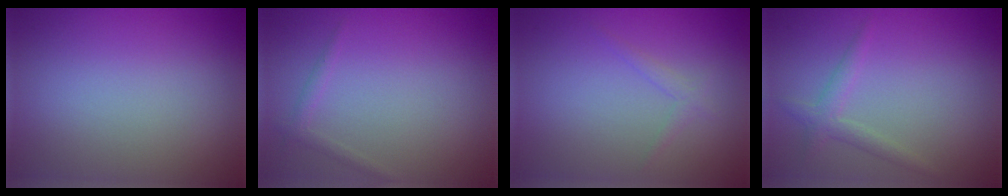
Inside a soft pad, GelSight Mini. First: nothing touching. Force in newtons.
{"total": 1.0, "press": 1.0, "slide": 0.1}
{"total": 1.0, "press": 1.0, "slide": 0.1}
{"total": 1.7, "press": 1.7, "slide": 0.0}